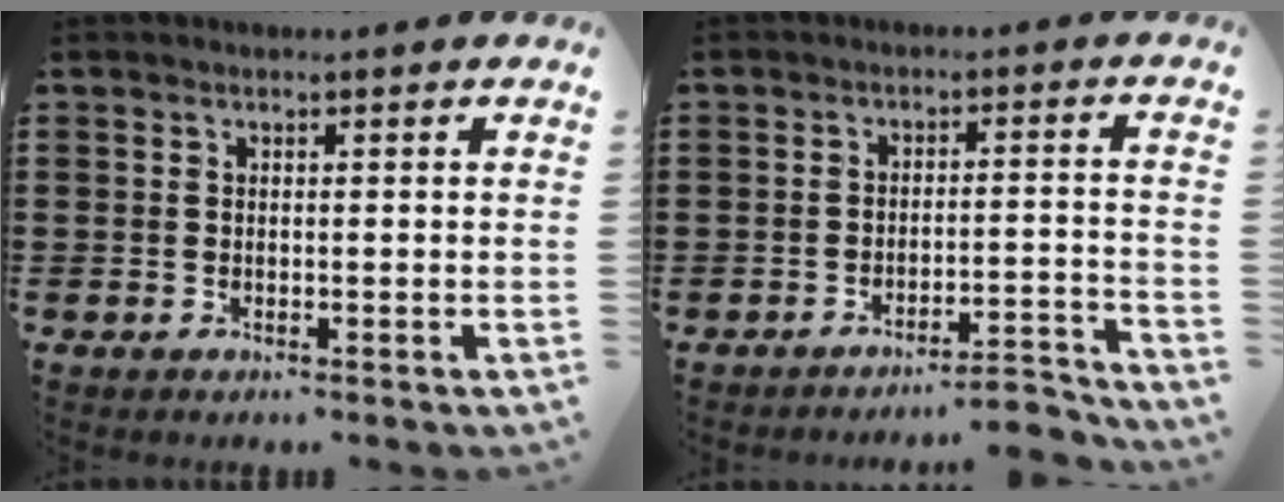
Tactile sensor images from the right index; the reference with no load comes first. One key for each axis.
{"total": 2.5, "fx": -2.4, "fy": -0.2, "fz": 0.5, "tx": -0.012, "ty": -0.004, "tz": -0.050}